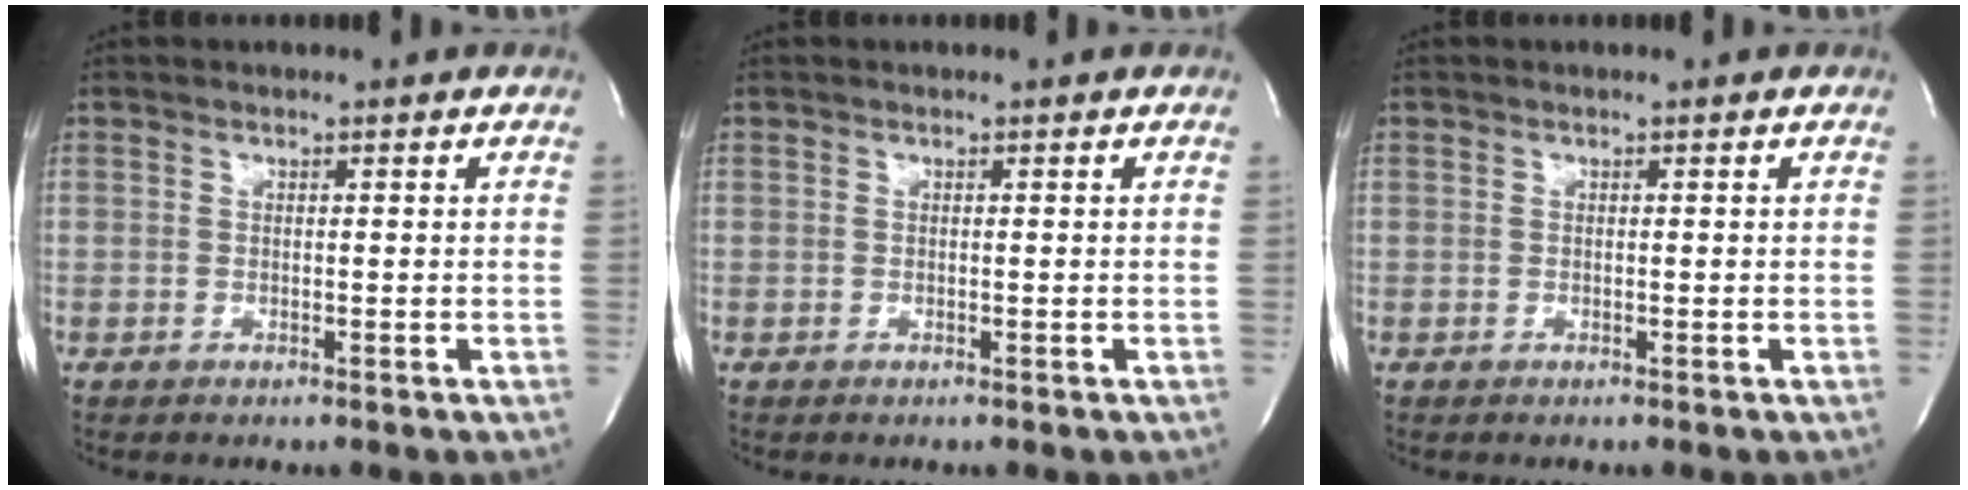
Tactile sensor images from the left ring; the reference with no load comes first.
{"total": 0.0}
{"total": 0.0}